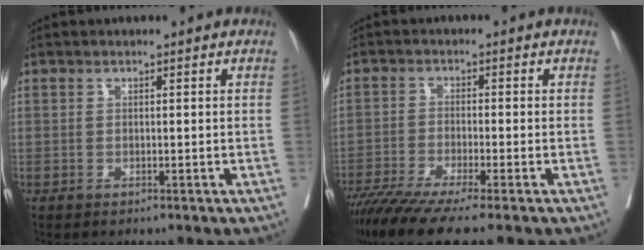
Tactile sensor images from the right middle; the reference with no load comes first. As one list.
[{"total": 10.1, "force": [-7.8, -0.2, 6.3], "torque": [-0.102, -0.028, -0.132]}]